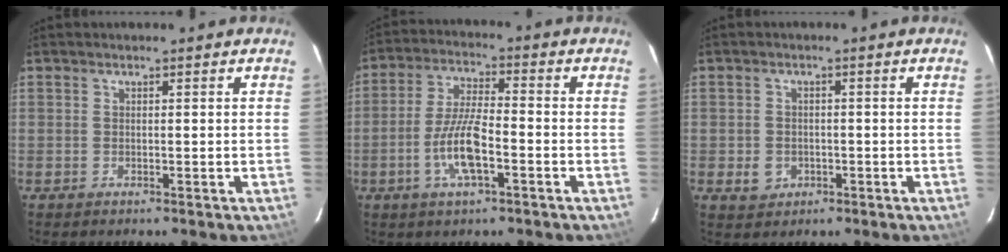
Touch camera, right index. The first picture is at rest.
{"total": 9.3, "force": [-3.5, 2.3, 8.3], "torque": [-0.169, 0.000, -0.067]}
{"total": 3.7, "force": [-1.1, 3.3, 1.3], "torque": [-0.031, 0.004, -0.007]}